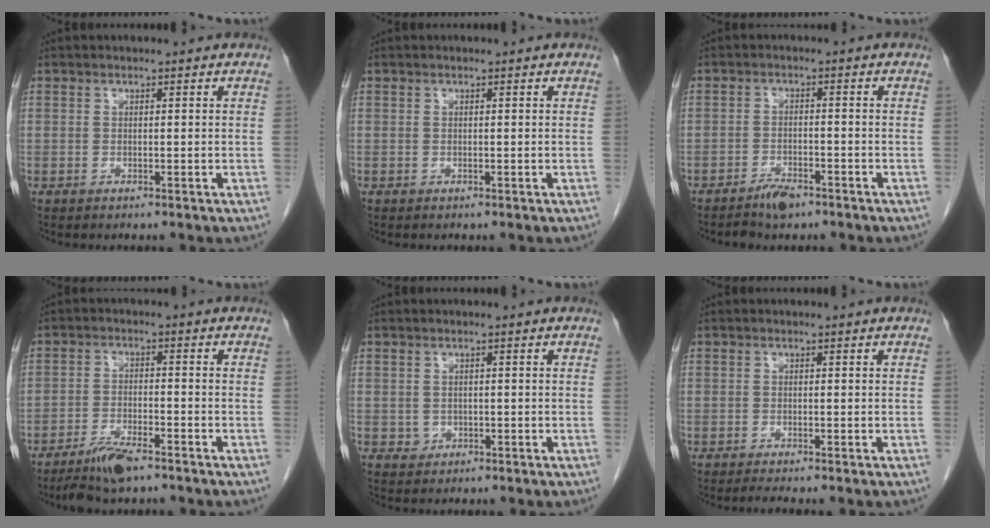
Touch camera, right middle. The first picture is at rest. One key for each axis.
{"total": 0.0}
{"total": 3.2, "fx": -2.7, "fy": 1.0, "fz": 1.5, "tx": -0.030, "ty": 0.000, "tz": -0.046}
{"total": 5.9, "fx": -4.6, "fy": 1.0, "fz": 3.5, "tx": -0.074, "ty": -0.011, "tz": -0.084}
{"total": 1.2, "fx": -0.2, "fy": 1.1, "fz": 0.3, "tx": -0.005, "ty": 0.003, "tz": 0.001}
{"total": 0.9, "fx": -0.8, "fy": -0.2, "fz": 0.4, "tx": -0.014, "ty": -0.004, "tz": -0.016}